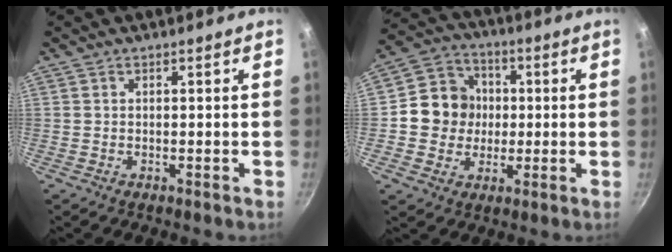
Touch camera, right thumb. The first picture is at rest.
{"total": 10.9, "force": [0.1, 10.1, 4.1], "torque": [-0.034, 0.021, -0.012]}